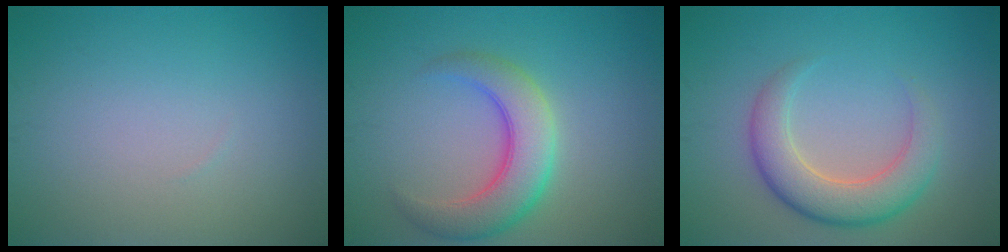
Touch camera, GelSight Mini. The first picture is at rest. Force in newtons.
{"total": 5.6, "press": 5.6, "slide": 0.3}
{"total": 5.1, "press": 5.1, "slide": 0.2}